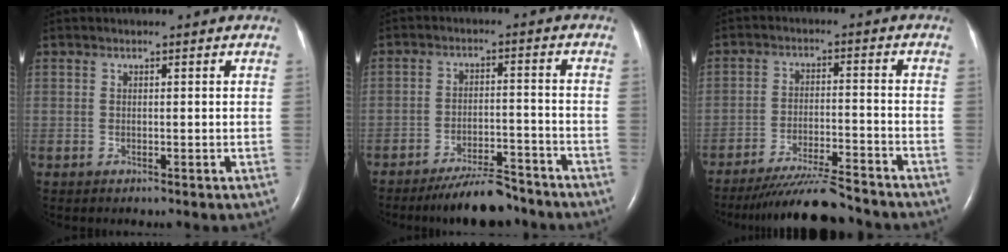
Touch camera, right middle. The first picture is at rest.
{"total": 8.4, "force": [-7.5, 1.6, 3.4], "torque": [-0.054, -0.007, -0.125]}
{"total": 11.7, "force": [-10.8, 0.3, 4.6], "torque": [-0.075, -0.017, -0.176]}